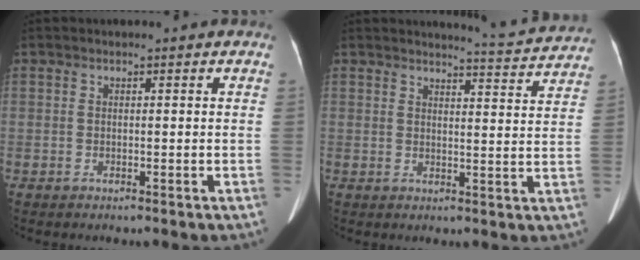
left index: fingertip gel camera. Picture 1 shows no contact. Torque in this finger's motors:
{"motor_torque": [0.47, -1.11, -0.07, 0.00]}